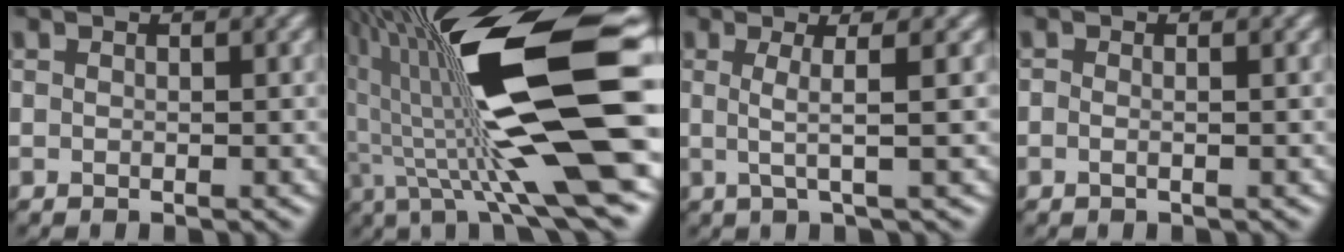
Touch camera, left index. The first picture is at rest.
{"total": 16.4, "force": [2.0, 3.8, 15.8], "torque": [-0.268, -0.001, 0.033]}
{"total": 3.0, "force": [0.4, 0.5, 3.0], "torque": [-0.058, 0.000, 0.003]}
{"total": 1.5, "force": [0.3, 0.9, 1.2], "torque": [-0.003, -0.003, -0.020]}